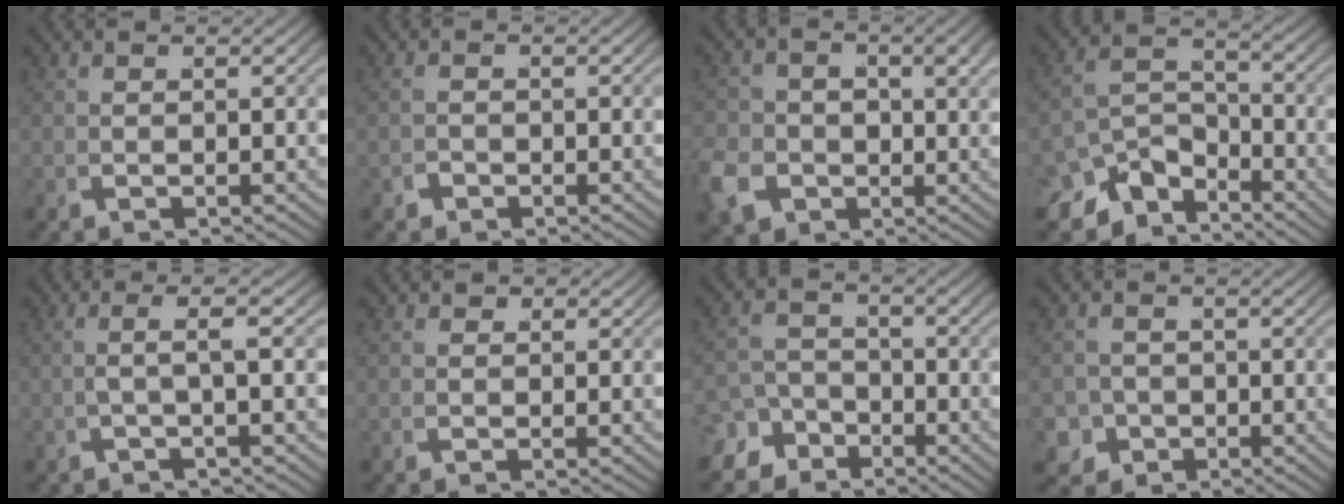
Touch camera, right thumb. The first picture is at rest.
{"total": 0.7, "force": [-0.6, 0.2, -0.2], "torque": [0.006, -0.008, -0.010]}
{"total": 5.7, "force": [-1.3, 4.7, 3.0], "torque": [-0.071, -0.030, -0.003]}
{"total": 8.6, "force": [-4.4, 5.7, 4.7], "torque": [-0.074, -0.038, -0.063]}
{"total": 2.6, "force": [0.2, 0.2, 2.6], "torque": [-0.056, 0.002, 0.005]}
{"total": 0.8, "force": [0.5, 0.6, 0.0], "torque": [0.004, -0.007, 0.009]}
{"total": 5.1, "force": [-3.0, 3.9, 1.4], "torque": [-0.006, -0.026, -0.044]}
{"total": 5.5, "force": [-2.6, 4.6, 1.3], "torque": [-0.028, -0.034, -0.033]}